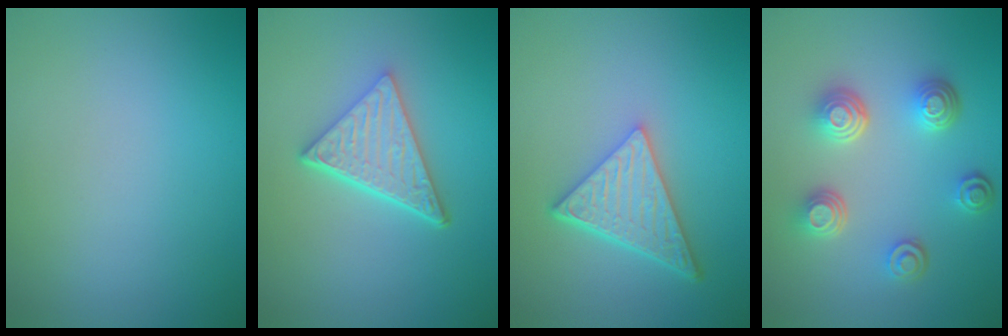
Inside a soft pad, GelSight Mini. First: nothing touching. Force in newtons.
{"total": 5.3, "press": 3.7, "slide": 3.8}
{"total": 5.4, "press": 3.8, "slide": 3.8}
{"total": 4.6, "press": 3.5, "slide": 2.9}